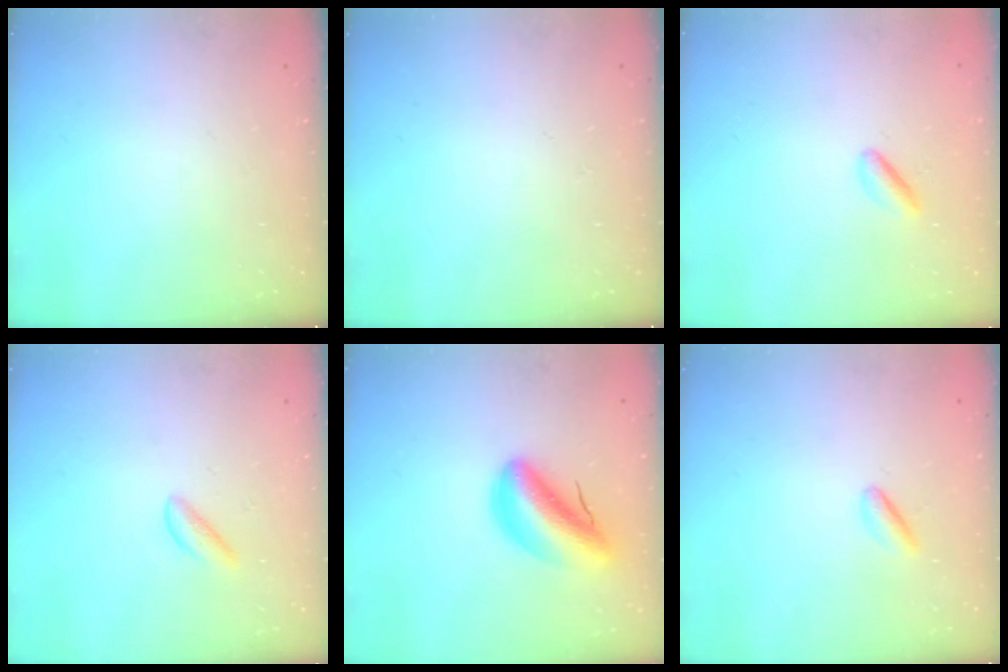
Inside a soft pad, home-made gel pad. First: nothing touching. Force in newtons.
{"total": 0.0}
{"total": 2.9, "press": 2.6, "slide": 1.2}
{"total": 2.7, "press": 2.7, "slide": 0.3}
{"total": 9.4, "press": 8.9, "slide": 3.1}
{"total": 3.4, "press": 3.3, "slide": 0.8}